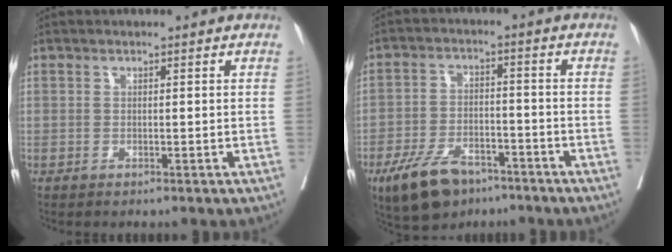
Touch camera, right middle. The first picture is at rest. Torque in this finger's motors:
{"motor_torque": [0.49, -0.46, 0.18, 0.07]}